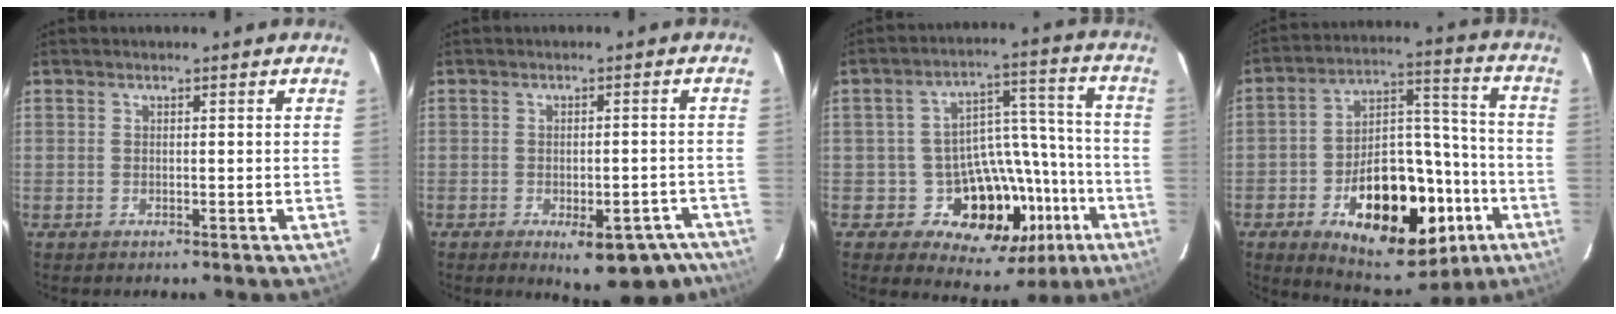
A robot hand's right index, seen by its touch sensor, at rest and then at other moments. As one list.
[{"total": 12.4, "force": [-9.1, 5.2, 6.7], "torque": [-0.083, 0.009, -0.097]}, {"total": 15.6, "force": [-7.4, 11.7, 7.1], "torque": [-0.111, 0.044, -0.083]}, {"total": 23.8, "force": [-10.7, 13.0, 16.8], "torque": [-0.297, 0.028, -0.139]}]